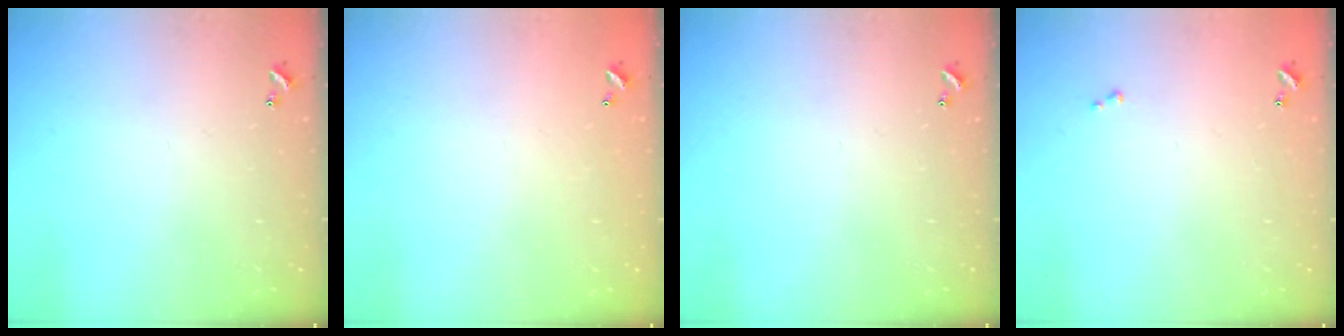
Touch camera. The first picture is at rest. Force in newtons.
{"total": 2.9, "press": 2.9, "slide": 0.1}
{"total": 0.0}
{"total": 0.0}